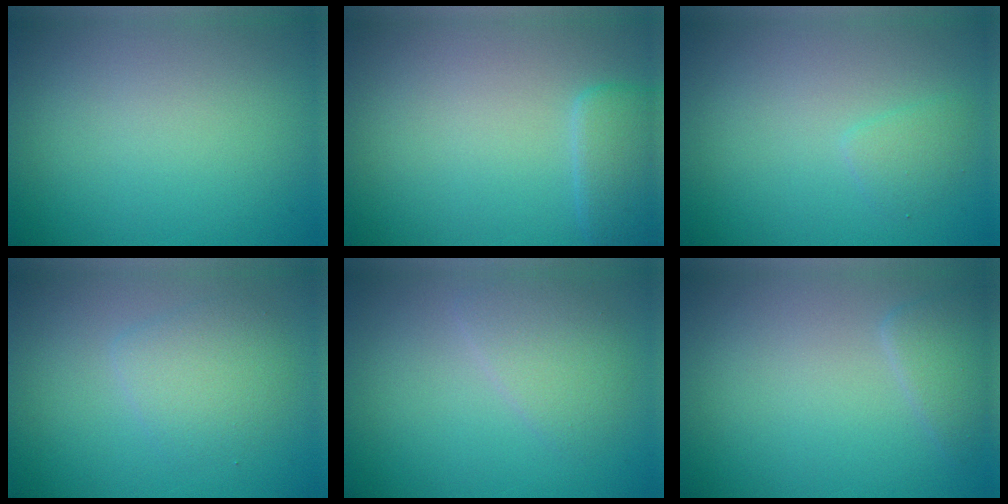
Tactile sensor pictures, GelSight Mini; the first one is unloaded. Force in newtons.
{"total": 2.5, "press": 2.5, "slide": 0.2}
{"total": 1.2, "press": 1.2, "slide": 0.0}
{"total": 2.7, "press": 2.7, "slide": 0.1}
{"total": 2.5, "press": 2.5, "slide": 0.1}
{"total": 1.9, "press": 1.9, "slide": 0.1}